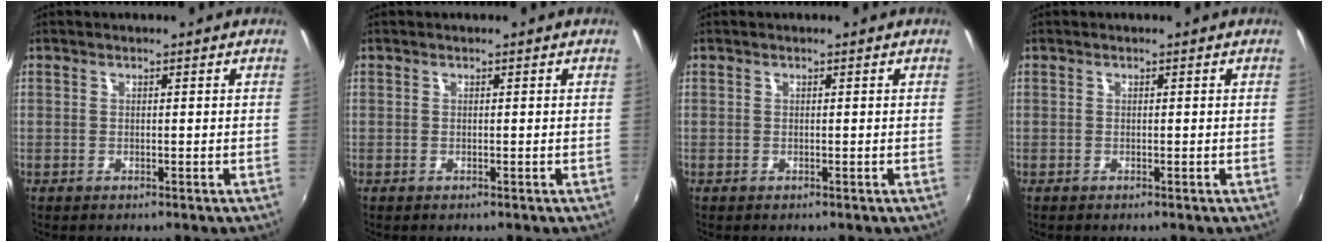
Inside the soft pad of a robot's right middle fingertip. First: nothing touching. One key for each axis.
{"total": 0.0}
{"total": 0.0}
{"total": 0.0}